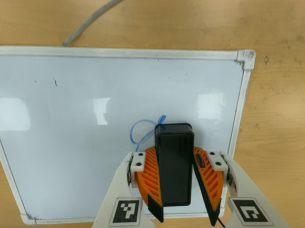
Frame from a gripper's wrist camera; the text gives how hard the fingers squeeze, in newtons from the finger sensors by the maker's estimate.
{"total": 12.5, "left": 13.8, "right": 11.1}